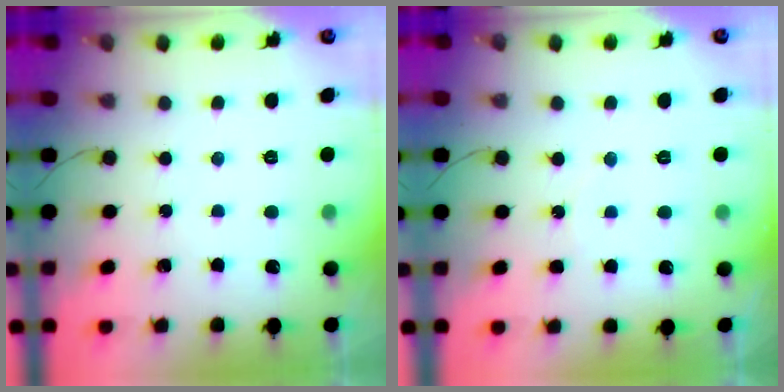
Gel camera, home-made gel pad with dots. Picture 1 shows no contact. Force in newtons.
{"total": 4.8, "press": 4.8, "slide": 0.6}